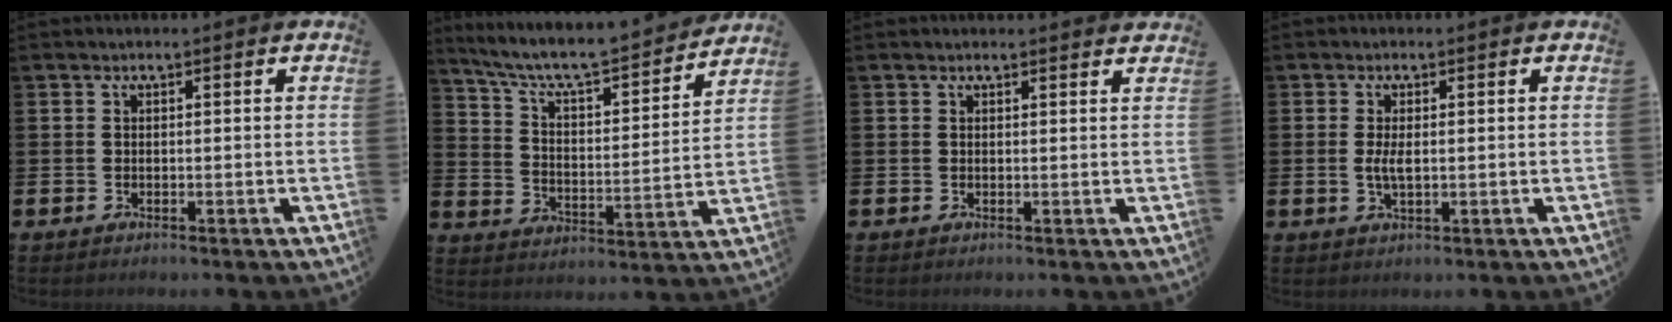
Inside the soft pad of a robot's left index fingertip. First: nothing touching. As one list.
[{"total": 7.7, "force": [7.1, 1.2, 2.8], "torque": [-0.091, -0.054, 0.118]}, {"total": 0.7, "force": [0.7, 0.1, 0.1], "torque": [0.007, -0.003, 0.011]}, {"total": 2.5, "force": [0.1, 0.9, 2.3], "torque": [-0.035, -0.001, -0.001]}]